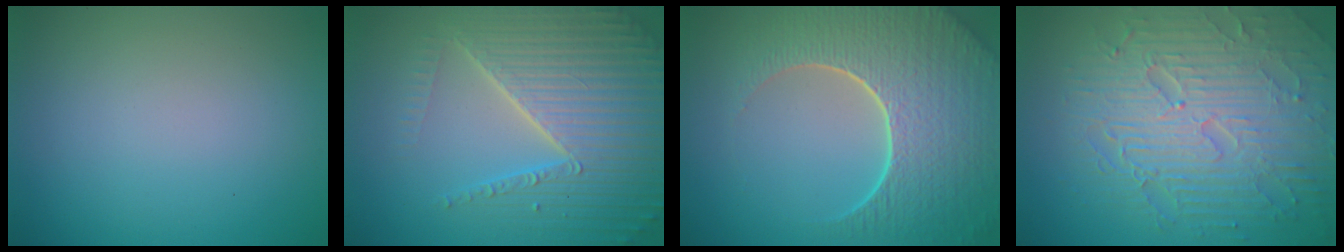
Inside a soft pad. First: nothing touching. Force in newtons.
{"total": 7.1, "press": 6.9, "slide": 1.7}
{"total": 9.2, "press": 6.5, "slide": 6.5}
{"total": 8.8, "press": 6.3, "slide": 6.1}